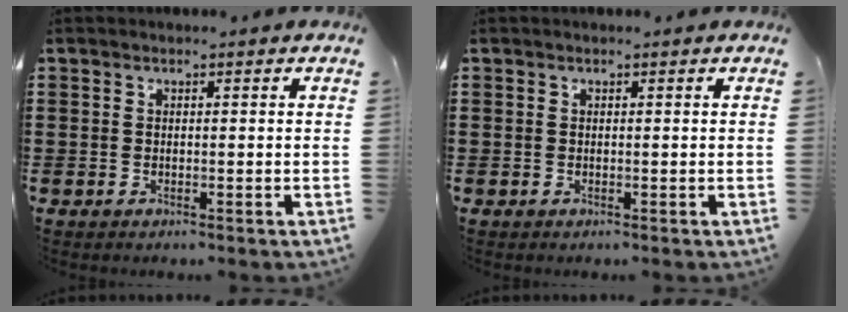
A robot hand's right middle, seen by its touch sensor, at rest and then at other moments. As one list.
[{"total": 0.0}]